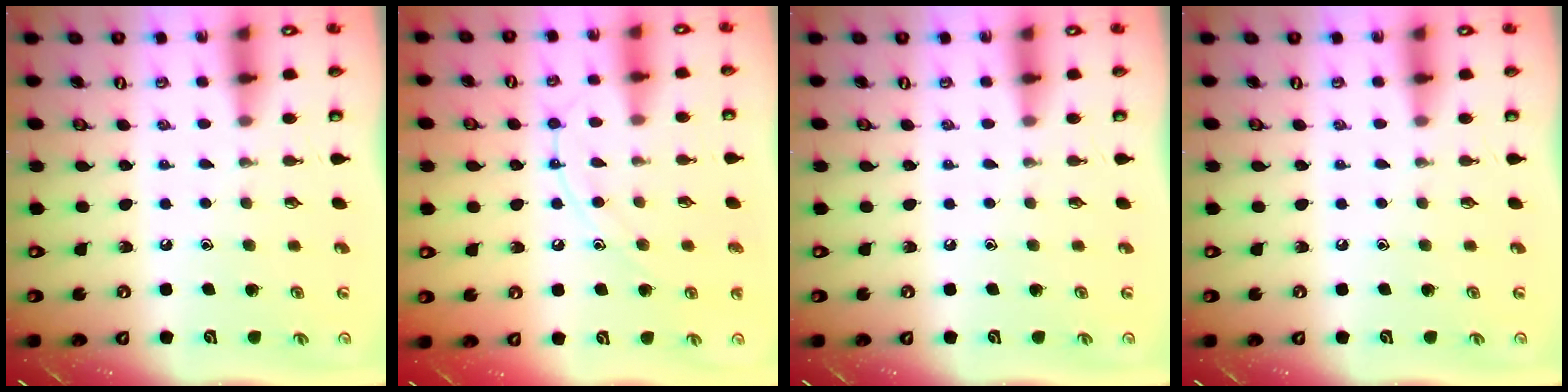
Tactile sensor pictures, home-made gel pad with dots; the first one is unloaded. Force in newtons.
{"total": 9.3, "press": 9.3, "slide": 0.4}
{"total": 0.0}
{"total": 0.0}